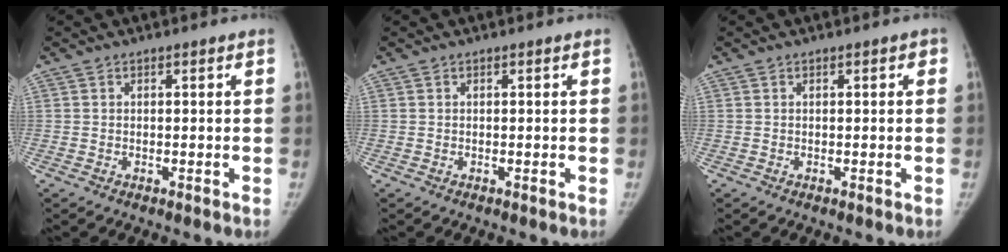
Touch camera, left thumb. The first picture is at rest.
{"total": 0.0}
{"total": 0.8, "force": [0.3, 0.3, 0.6], "torque": [-0.004, 0.002, 0.001]}